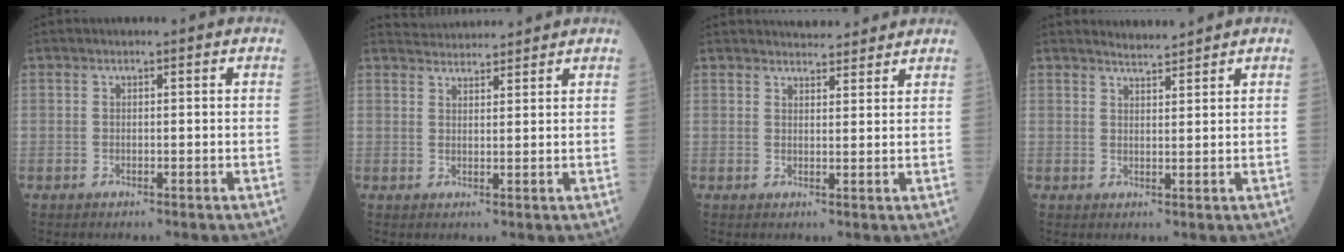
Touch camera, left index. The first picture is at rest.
{"total": 5.0, "force": [5.0, 0.2, 0.3], "torque": [-0.013, 0.031, 0.081]}
{"total": 5.6, "force": [5.4, 1.2, 1.1], "torque": [-0.013, 0.012, 0.068]}
{"total": 2.1, "force": [2.1, -0.3, -0.1], "torque": [-0.004, 0.002, 0.043]}